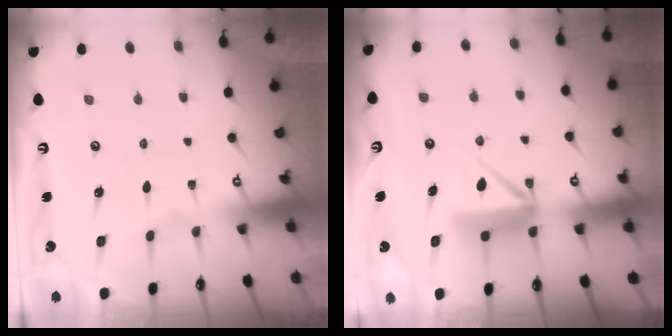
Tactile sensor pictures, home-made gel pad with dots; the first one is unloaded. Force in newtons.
{"total": 10.0, "press": 10.0, "slide": 0.3}